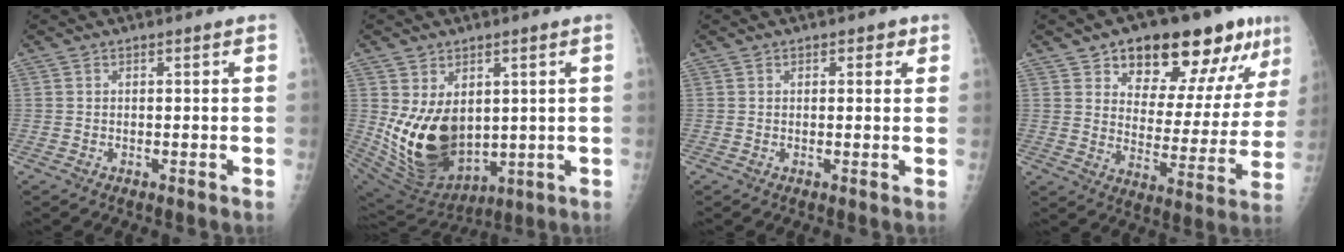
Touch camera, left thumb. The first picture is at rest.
{"total": 16.1, "force": [1.3, 11.1, 11.6], "torque": [-0.175, -0.032, 0.061]}
{"total": 2.0, "force": [1.0, 1.2, 1.2], "torque": [0.000, -0.001, 0.009]}
{"total": 19.4, "force": [11.8, 8.6, 12.7], "torque": [-0.126, -0.045, 0.178]}